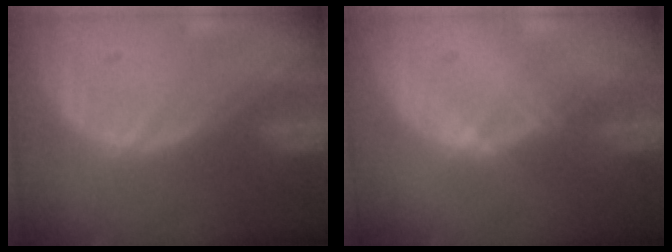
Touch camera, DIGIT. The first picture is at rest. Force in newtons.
{"total": 0.6, "press": 0.5, "slide": 0.3}